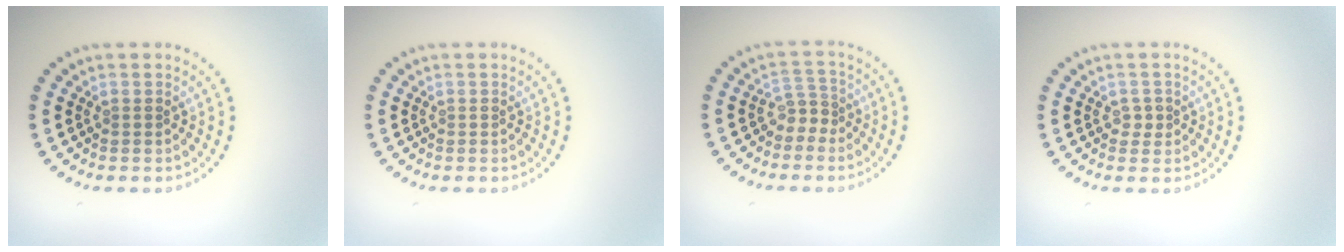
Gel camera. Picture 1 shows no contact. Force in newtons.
{"total": 0.0}
{"total": 1.9, "press": 1.2, "slide": 1.4}
{"total": 1.1, "press": 1.0, "slide": 0.5}